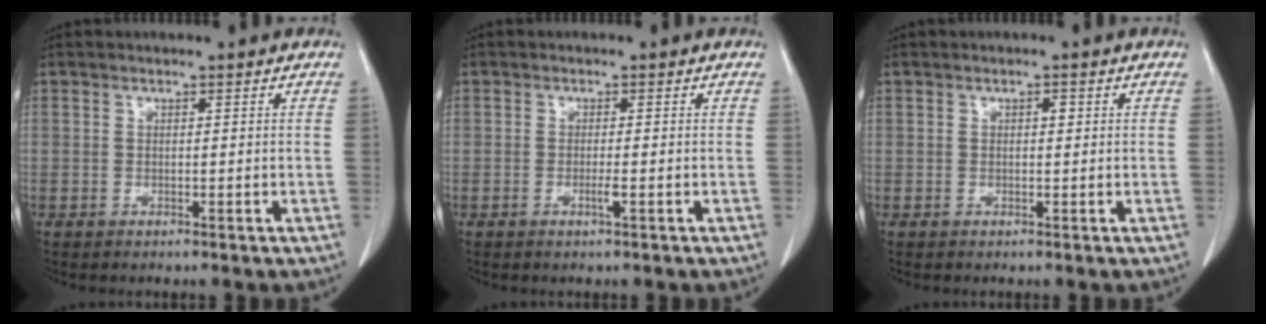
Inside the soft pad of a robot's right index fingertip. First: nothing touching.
{"total": 1.3, "force": [-0.5, -0.1, 1.2], "torque": [-0.026, -0.002, -0.009]}
{"total": 0.8, "force": [0.2, 0.4, 0.7], "torque": [-0.009, 0.002, 0.002]}